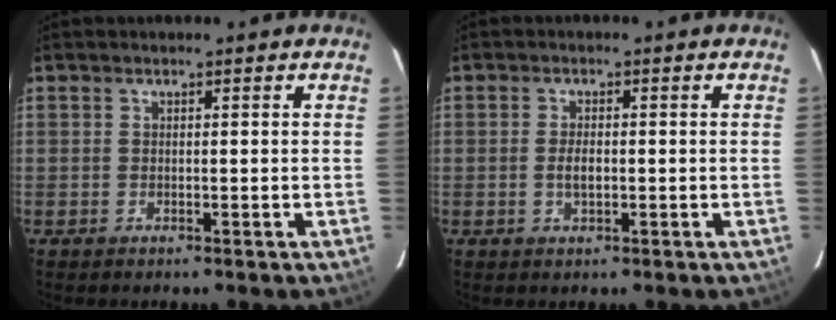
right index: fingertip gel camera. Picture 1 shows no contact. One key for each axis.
{"total": 2.8, "fx": -0.6, "fy": 1.1, "fz": 2.5, "tx": -0.049, "ty": -0.003, "tz": -0.009}